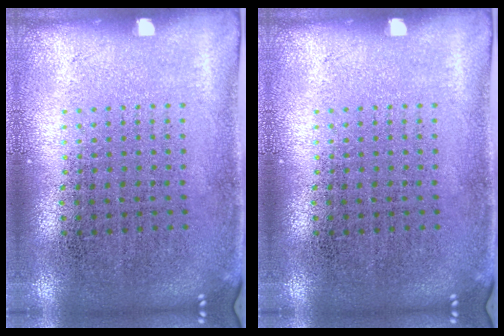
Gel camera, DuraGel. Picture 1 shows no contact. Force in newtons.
{"total": 0.0}